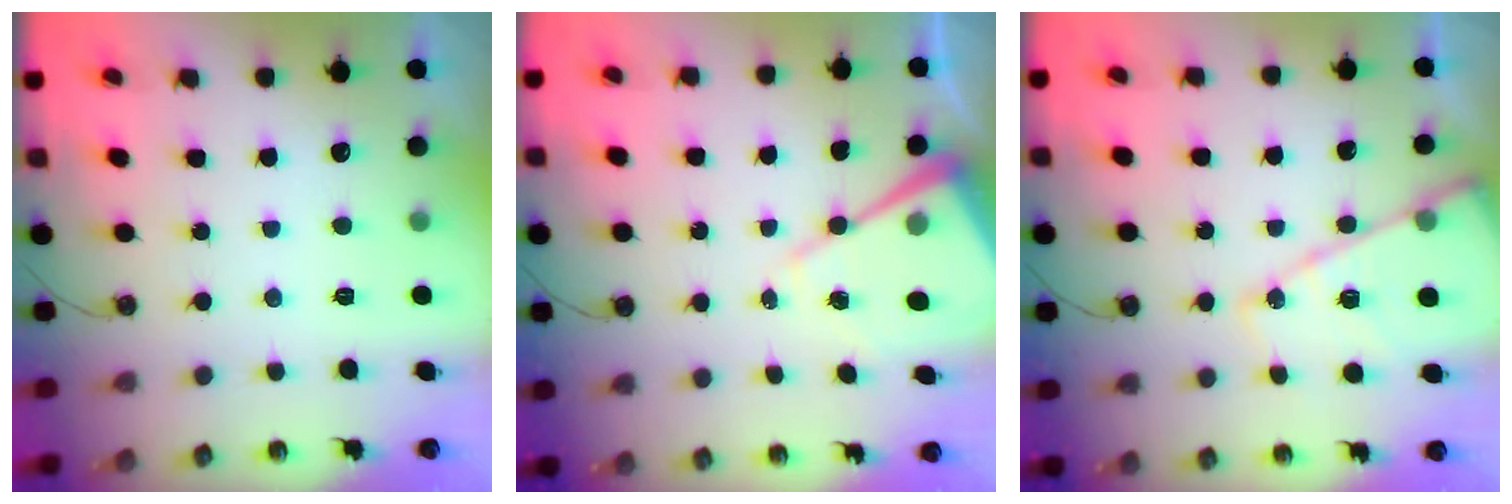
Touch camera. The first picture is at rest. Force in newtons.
{"total": 12.2, "press": 12.1, "slide": 1.3}
{"total": 14.3, "press": 14.2, "slide": 1.4}